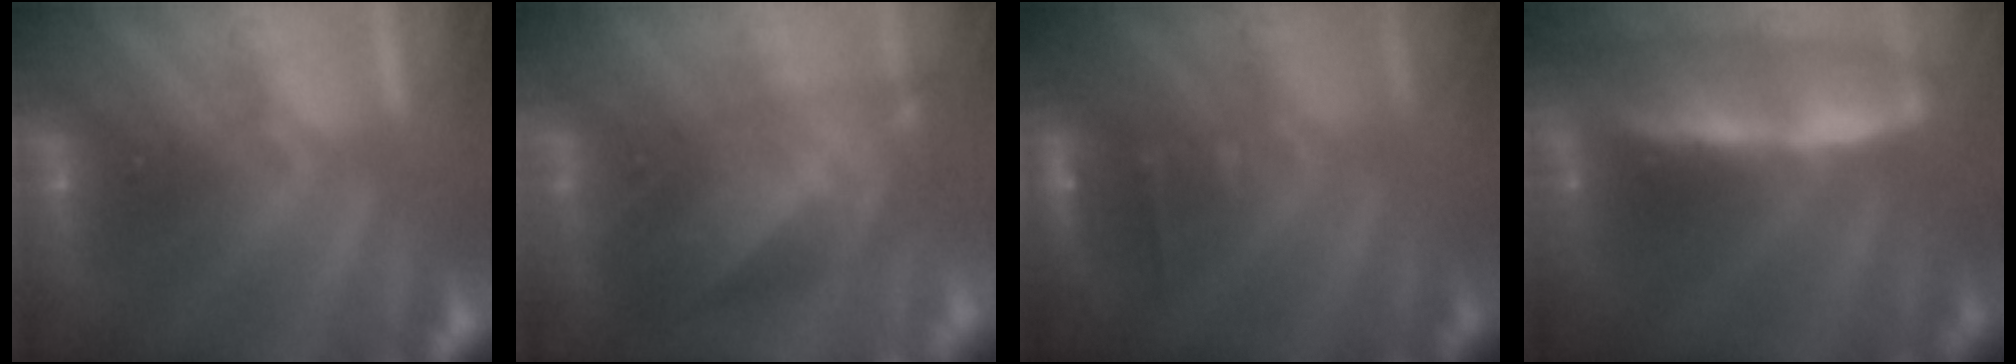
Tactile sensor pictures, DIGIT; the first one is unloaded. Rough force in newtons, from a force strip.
{"total": 7.8}
{"total": 2.4}
{"total": 5.8}